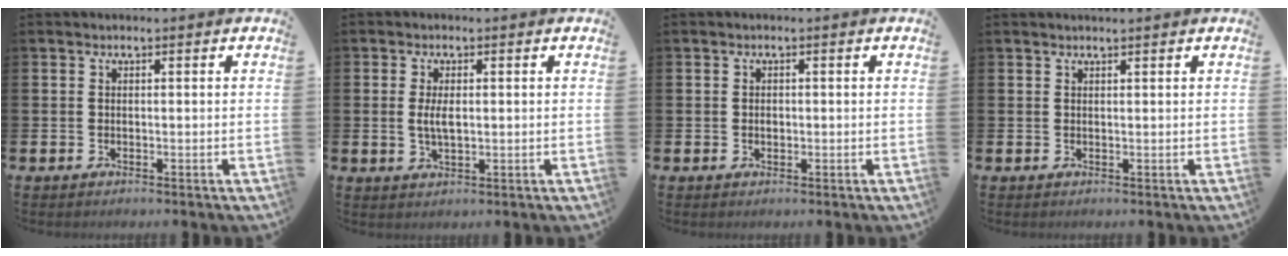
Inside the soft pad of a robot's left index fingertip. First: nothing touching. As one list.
[{"total": 3.0, "force": [0.2, 1.3, 2.7], "torque": [-0.046, 0.002, 0.000]}, {"total": 0.9, "force": [-0.1, 0.7, 0.5], "torque": [-0.003, 0.003, -0.005]}, {"total": 0.8, "force": [0.8, -0.1, 0.2], "torque": [-0.002, 0.000, 0.015]}]